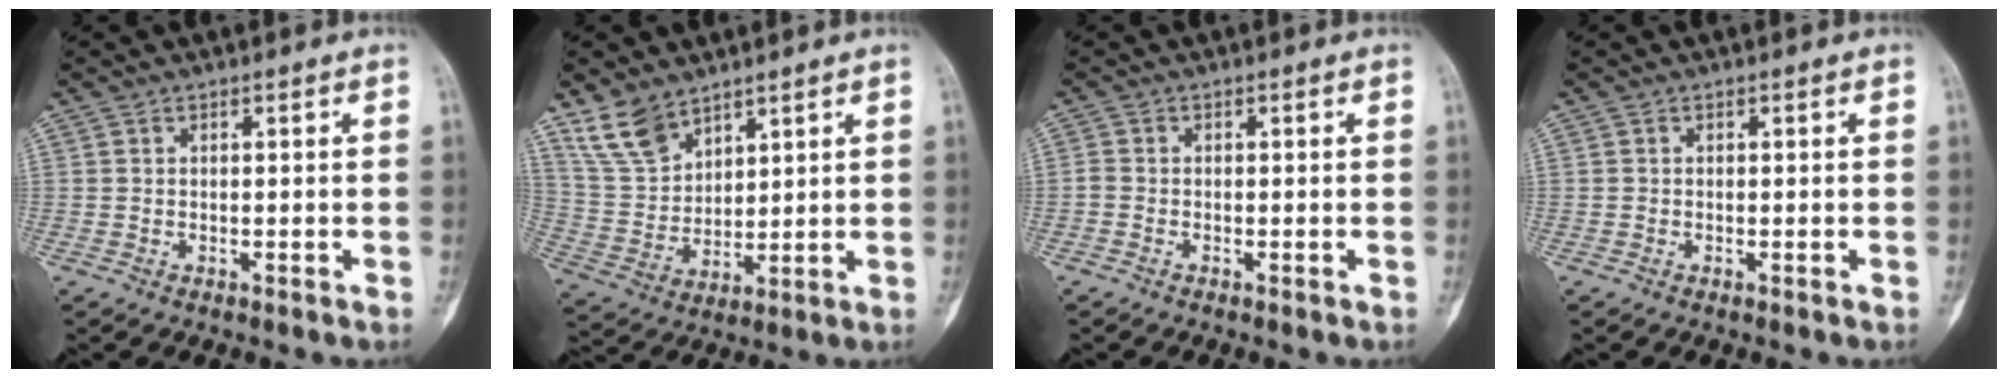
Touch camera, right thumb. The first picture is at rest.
{"total": 9.4, "force": [7.0, 5.0, 3.7], "torque": [-0.066, -0.029, 0.154]}
{"total": 1.0, "force": [-0.6, 0.7, 0.5], "torque": [-0.010, 0.000, -0.019]}
{"total": 0.0}